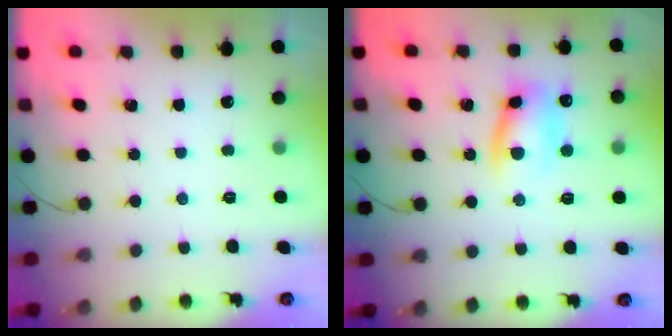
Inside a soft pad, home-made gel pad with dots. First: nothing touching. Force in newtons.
{"total": 10.3, "press": 10.2, "slide": 1.5}